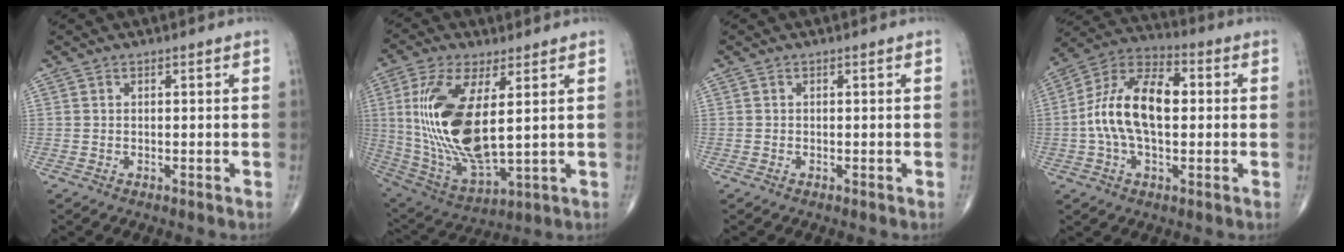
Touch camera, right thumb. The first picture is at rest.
{"total": 19.8, "force": [3.2, 7.8, 17.9], "torque": [-0.375, -0.026, 0.073]}
{"total": 0.0}
{"total": 15.3, "force": [0.4, 8.3, 12.9], "torque": [-0.237, 0.035, -0.003]}